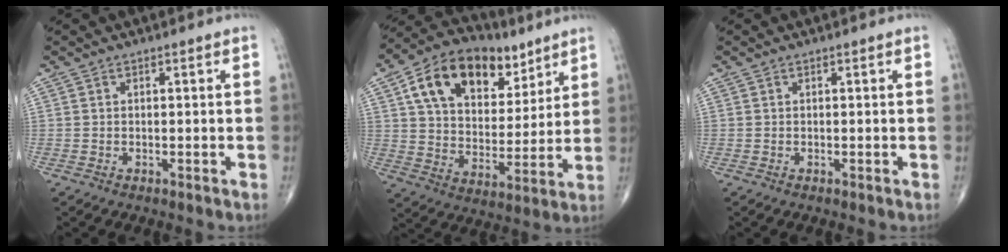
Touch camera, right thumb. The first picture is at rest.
{"total": 20.2, "force": [10.0, 12.6, 12.2], "torque": [-0.169, -0.018, 0.167]}
{"total": 0.0}